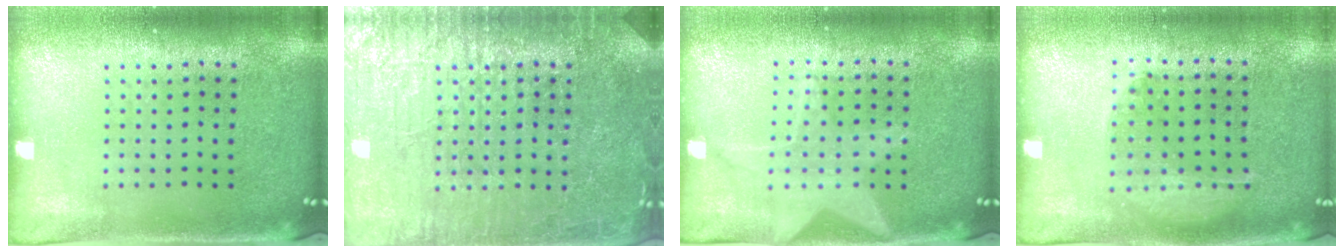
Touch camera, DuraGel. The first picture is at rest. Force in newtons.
{"total": 5.4, "press": 5.4, "slide": 0.8}
{"total": 1.5, "press": 1.5, "slide": 0.4}
{"total": 1.1, "press": 1.1, "slide": 0.2}